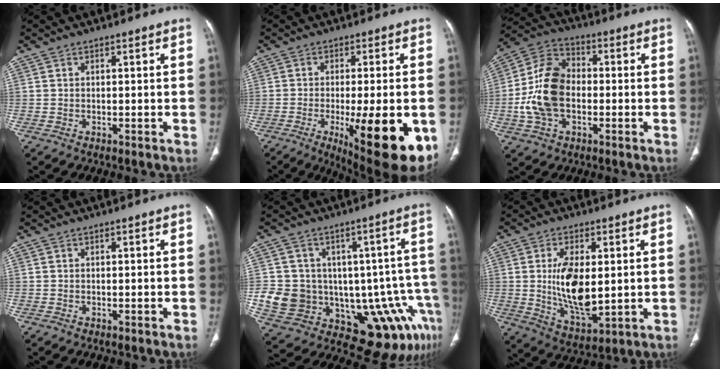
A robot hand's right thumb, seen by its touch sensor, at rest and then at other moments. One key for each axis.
{"total": 18.3, "fx": -5.6, "fy": 5.0, "fz": 16.7, "tx": -0.193, "ty": -0.018, "tz": -0.062}
{"total": 14.1, "fx": -1.7, "fy": 9.6, "fz": 10.3, "tx": -0.195, "ty": 0.029, "tz": -0.036}
{"total": 0.0}
{"total": 20.7, "fx": -5.5, "fy": 14.0, "fz": 14.3, "tx": -0.203, "ty": 0.053, "tz": -0.043}
{"total": 12.7, "fx": 0.9, "fy": 6.2, "fz": 11.1, "tx": -0.193, "ty": -0.022, "tz": 0.028}